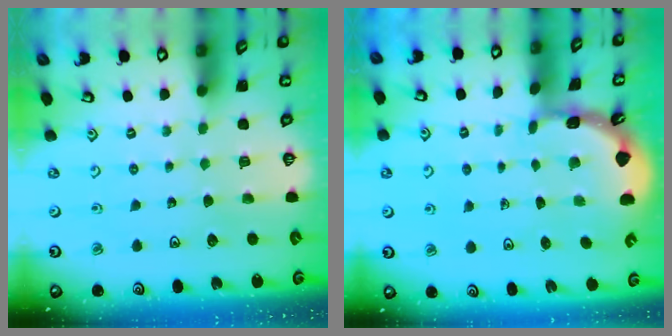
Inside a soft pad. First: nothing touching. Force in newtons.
{"total": 1.7, "press": 1.7, "slide": 0.1}